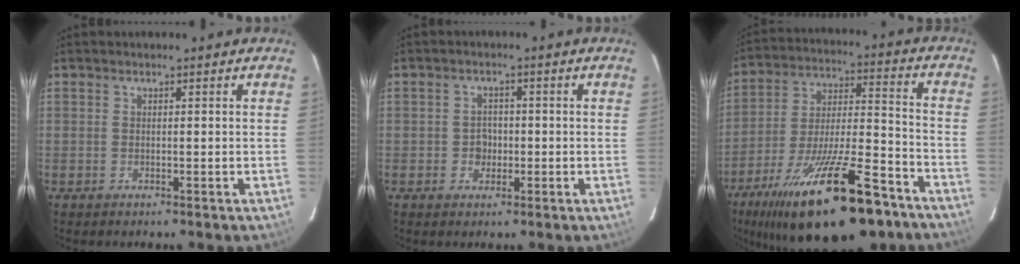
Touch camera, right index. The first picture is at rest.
{"total": 2.8, "force": [-0.6, 2.6, 0.8], "torque": [-0.015, 0.008, -0.008]}
{"total": 27.0, "force": [-18.0, 8.0, 18.4], "torque": [-0.331, -0.035, -0.276]}